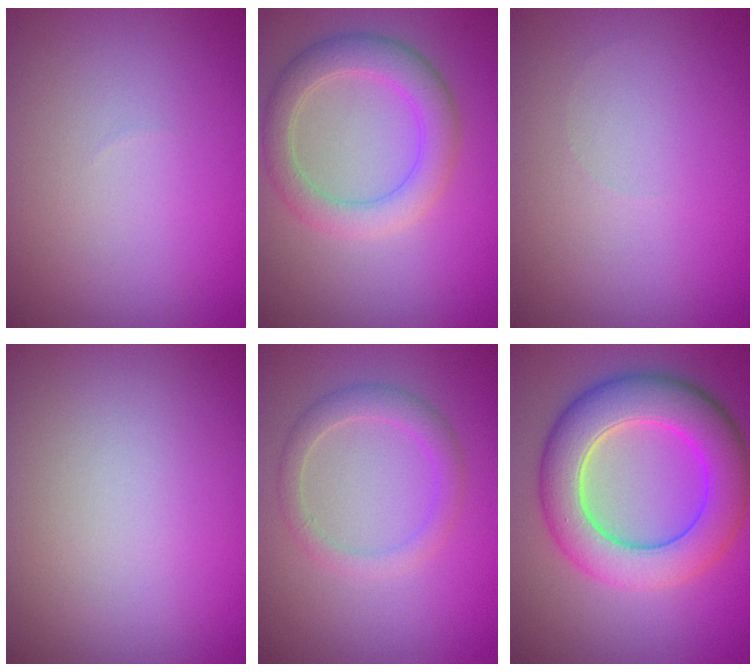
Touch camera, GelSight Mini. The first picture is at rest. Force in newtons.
{"total": 4.1, "press": 4.1, "slide": 0.1}
{"total": 0.0}
{"total": 0.0}
{"total": 2.3, "press": 2.3, "slide": 0.0}
{"total": 8.5, "press": 8.4, "slide": 0.4}